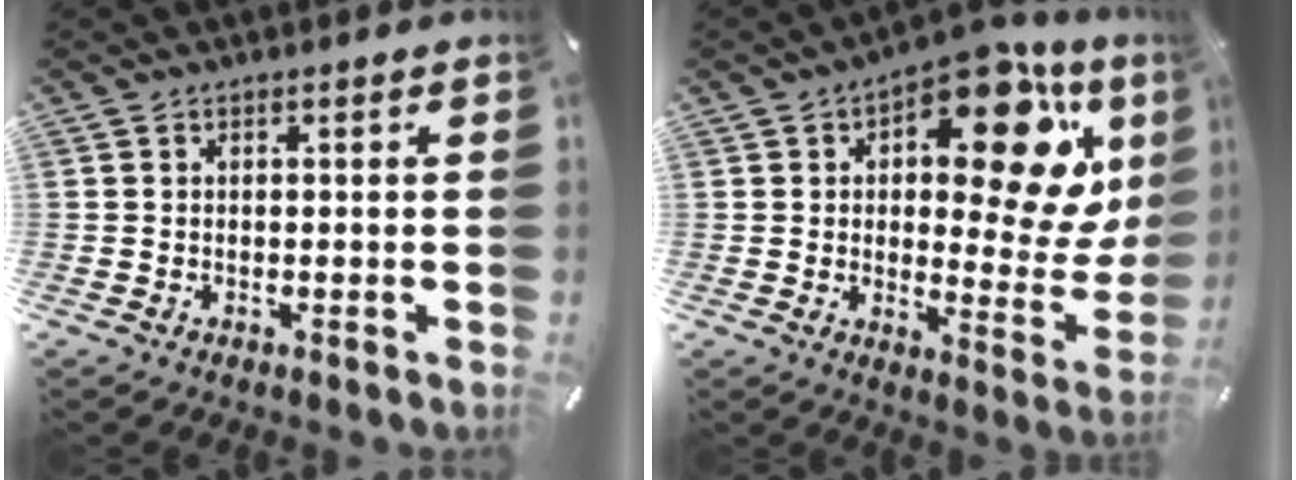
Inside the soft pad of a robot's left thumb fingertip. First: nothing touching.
{"total": 19.4, "force": [9.7, 9.0, 14.2], "torque": [-0.172, -0.081, 0.154]}